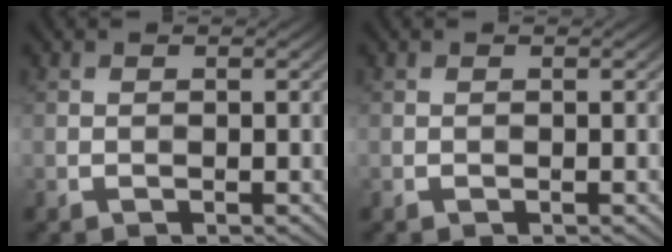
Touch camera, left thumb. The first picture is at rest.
{"total": 0.0}